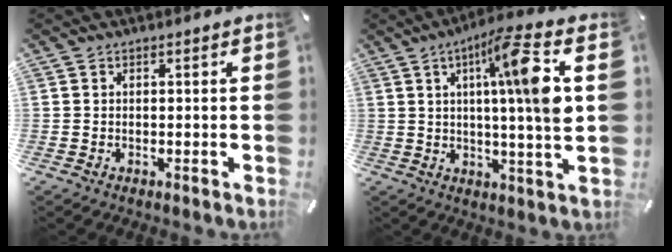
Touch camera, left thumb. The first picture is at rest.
{"total": 14.1, "force": [4.0, 0.9, 13.5], "torque": [-0.215, -0.009, 0.053]}